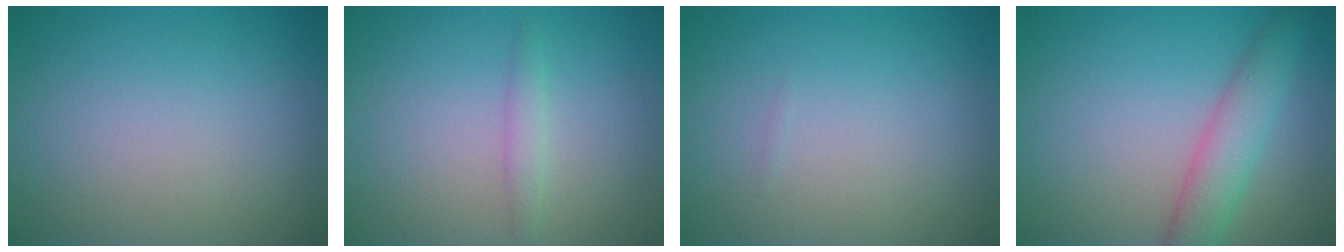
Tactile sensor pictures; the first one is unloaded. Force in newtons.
{"total": 1.3, "press": 1.3, "slide": 0.0}
{"total": 0.0}
{"total": 3.9, "press": 3.9, "slide": 0.3}